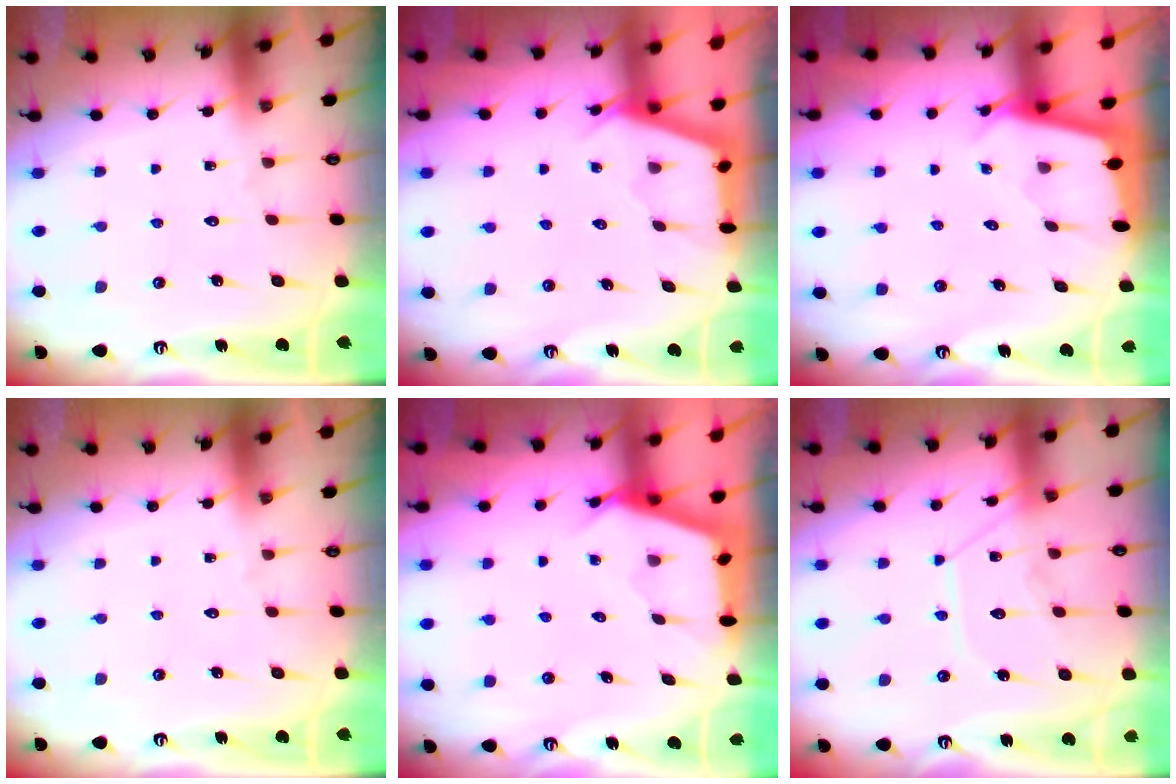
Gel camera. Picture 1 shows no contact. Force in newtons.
{"total": 2.7, "press": 2.7, "slide": 0.4}
{"total": 2.0, "press": 2.0, "slide": 0.2}
{"total": 0.0}
{"total": 2.6, "press": 2.6, "slide": 0.3}
{"total": 12.1, "press": 12.0, "slide": 1.0}